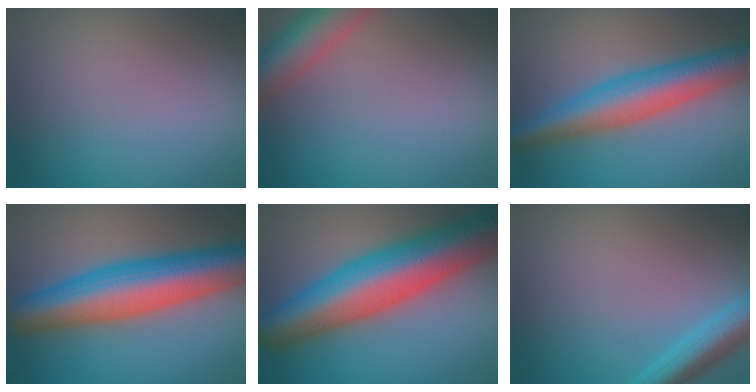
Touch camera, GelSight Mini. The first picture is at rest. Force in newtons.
{"total": 6.7, "press": 6.7, "slide": 0.4}
{"total": 7.3, "press": 7.3, "slide": 0.2}
{"total": 10.7, "press": 10.7, "slide": 0.3}
{"total": 12.7, "press": 12.6, "slide": 0.5}
{"total": 4.1, "press": 4.1, "slide": 0.4}